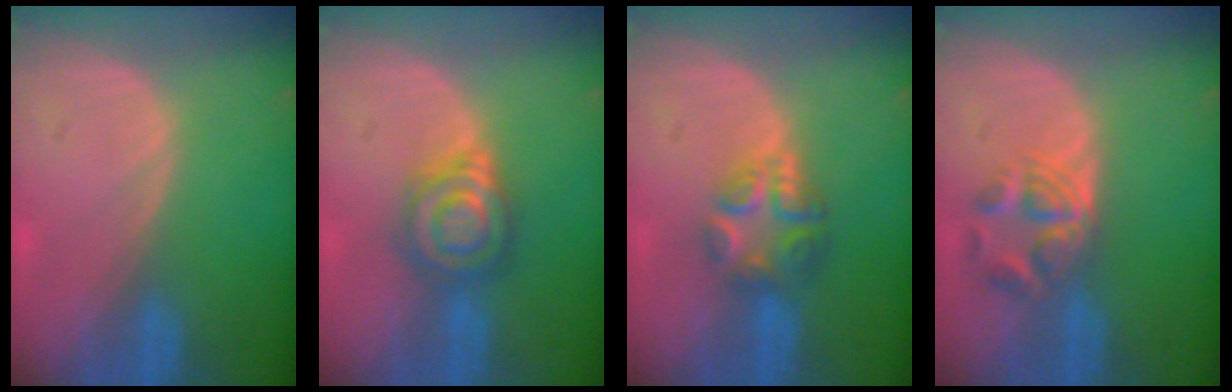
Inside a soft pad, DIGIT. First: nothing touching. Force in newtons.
{"total": 6.3, "press": 6.3, "slide": 0.5}
{"total": 6.1, "press": 5.4, "slide": 2.9}
{"total": 5.7, "press": 4.8, "slide": 3.1}